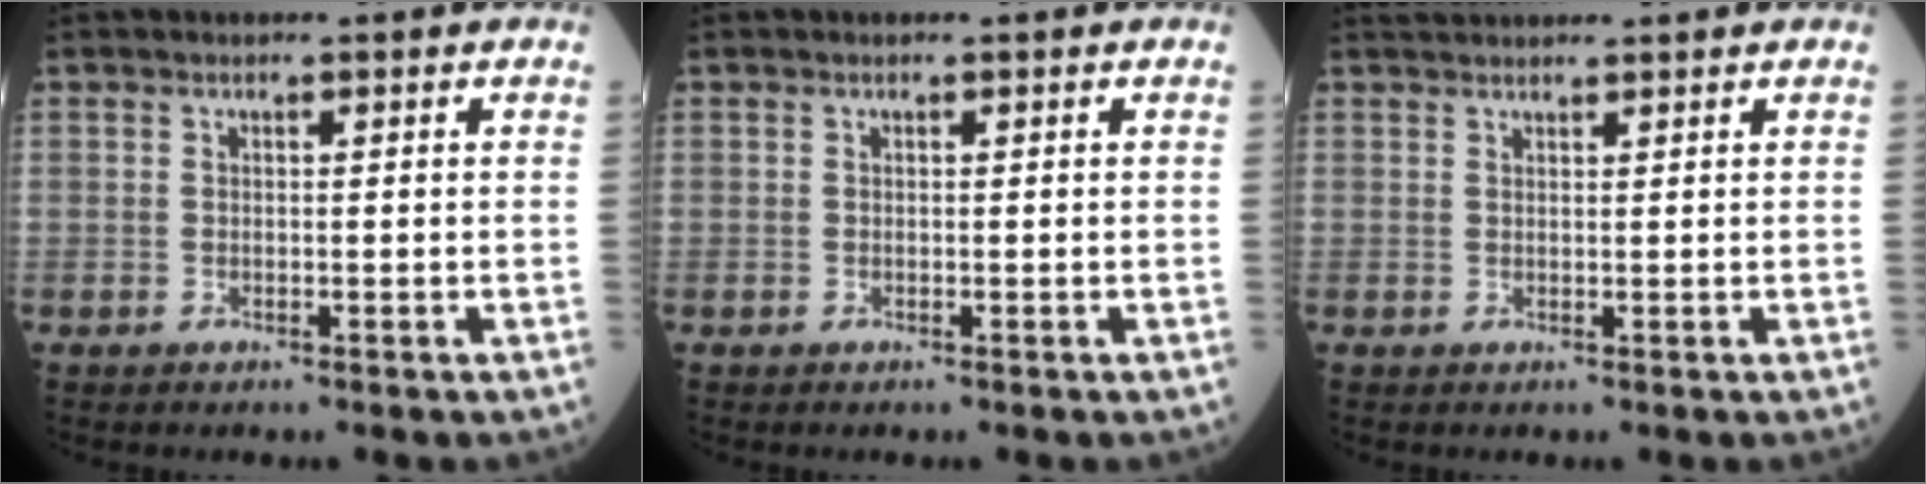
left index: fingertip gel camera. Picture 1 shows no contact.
{"total": 0.0}
{"total": 3.6, "force": [3.5, 0.0, 1.0], "torque": [-0.011, 0.035, 0.058]}